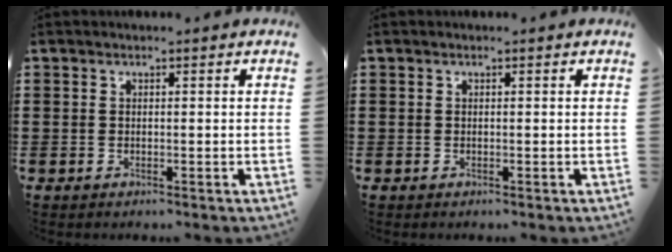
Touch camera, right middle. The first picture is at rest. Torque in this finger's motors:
{"motor_torque": [0.00, 0.00, 0.00, 0.00]}